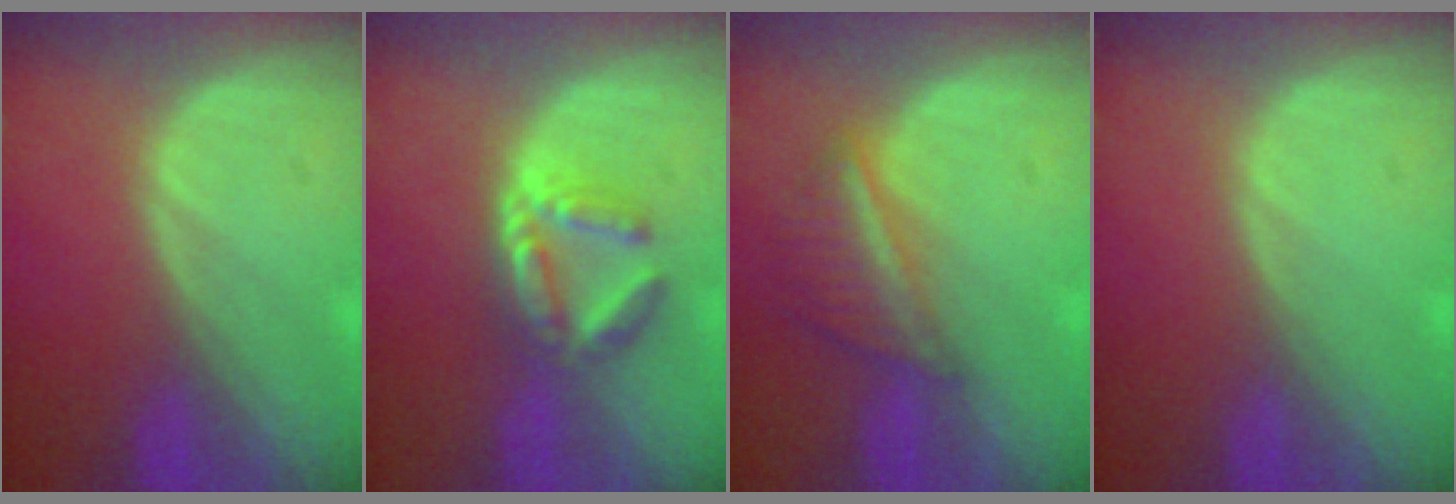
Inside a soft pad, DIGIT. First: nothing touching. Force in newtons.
{"total": 5.6, "press": 5.4, "slide": 1.3}
{"total": 5.7, "press": 5.1, "slide": 2.5}
{"total": 0.0}